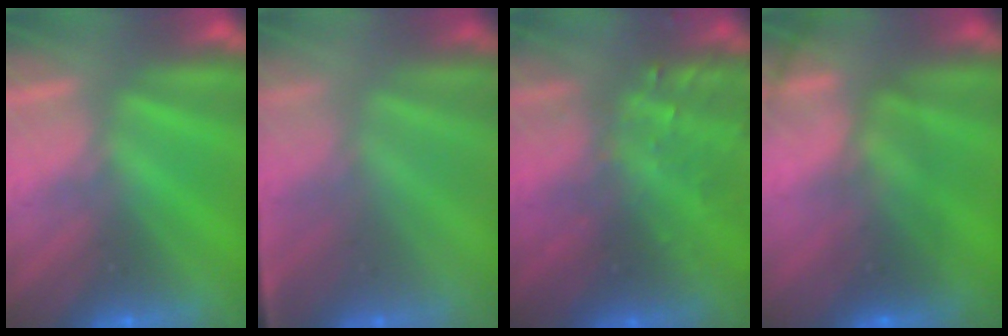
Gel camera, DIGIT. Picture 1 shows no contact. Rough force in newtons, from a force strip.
{"total": 1.1}
{"total": 9.1}
{"total": 7.8}